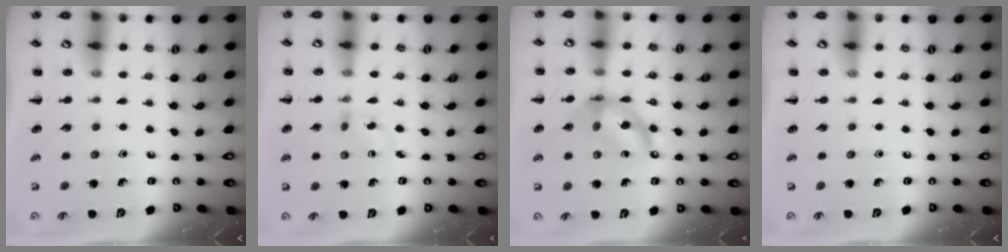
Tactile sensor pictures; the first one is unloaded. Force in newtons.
{"total": 2.5, "press": 2.3, "slide": 1.1}
{"total": 13.0, "press": 12.7, "slide": 3.1}
{"total": 0.0}